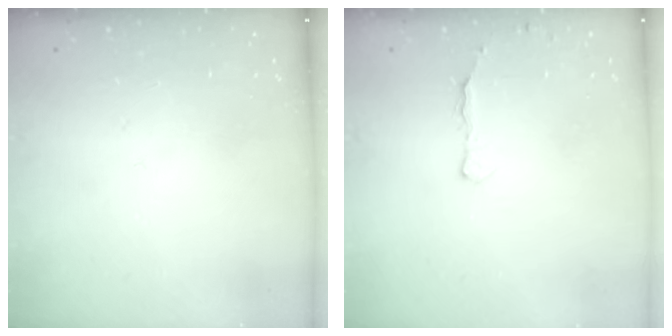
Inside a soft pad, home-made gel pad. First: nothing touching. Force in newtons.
{"total": 5.2, "press": 3.7, "slide": 3.5}